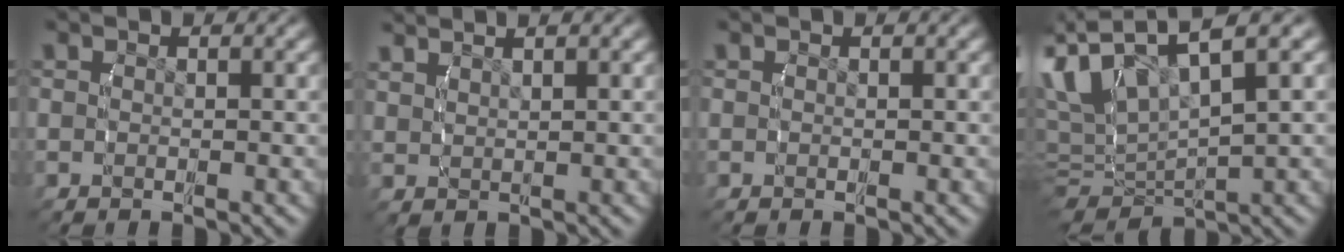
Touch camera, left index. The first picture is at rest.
{"total": 2.2, "force": [2.0, -0.5, 0.7], "torque": [-0.004, 0.007, 0.043]}
{"total": 0.0}
{"total": 8.5, "force": [3.9, 4.8, 5.8], "torque": [-0.137, -0.011, 0.079]}